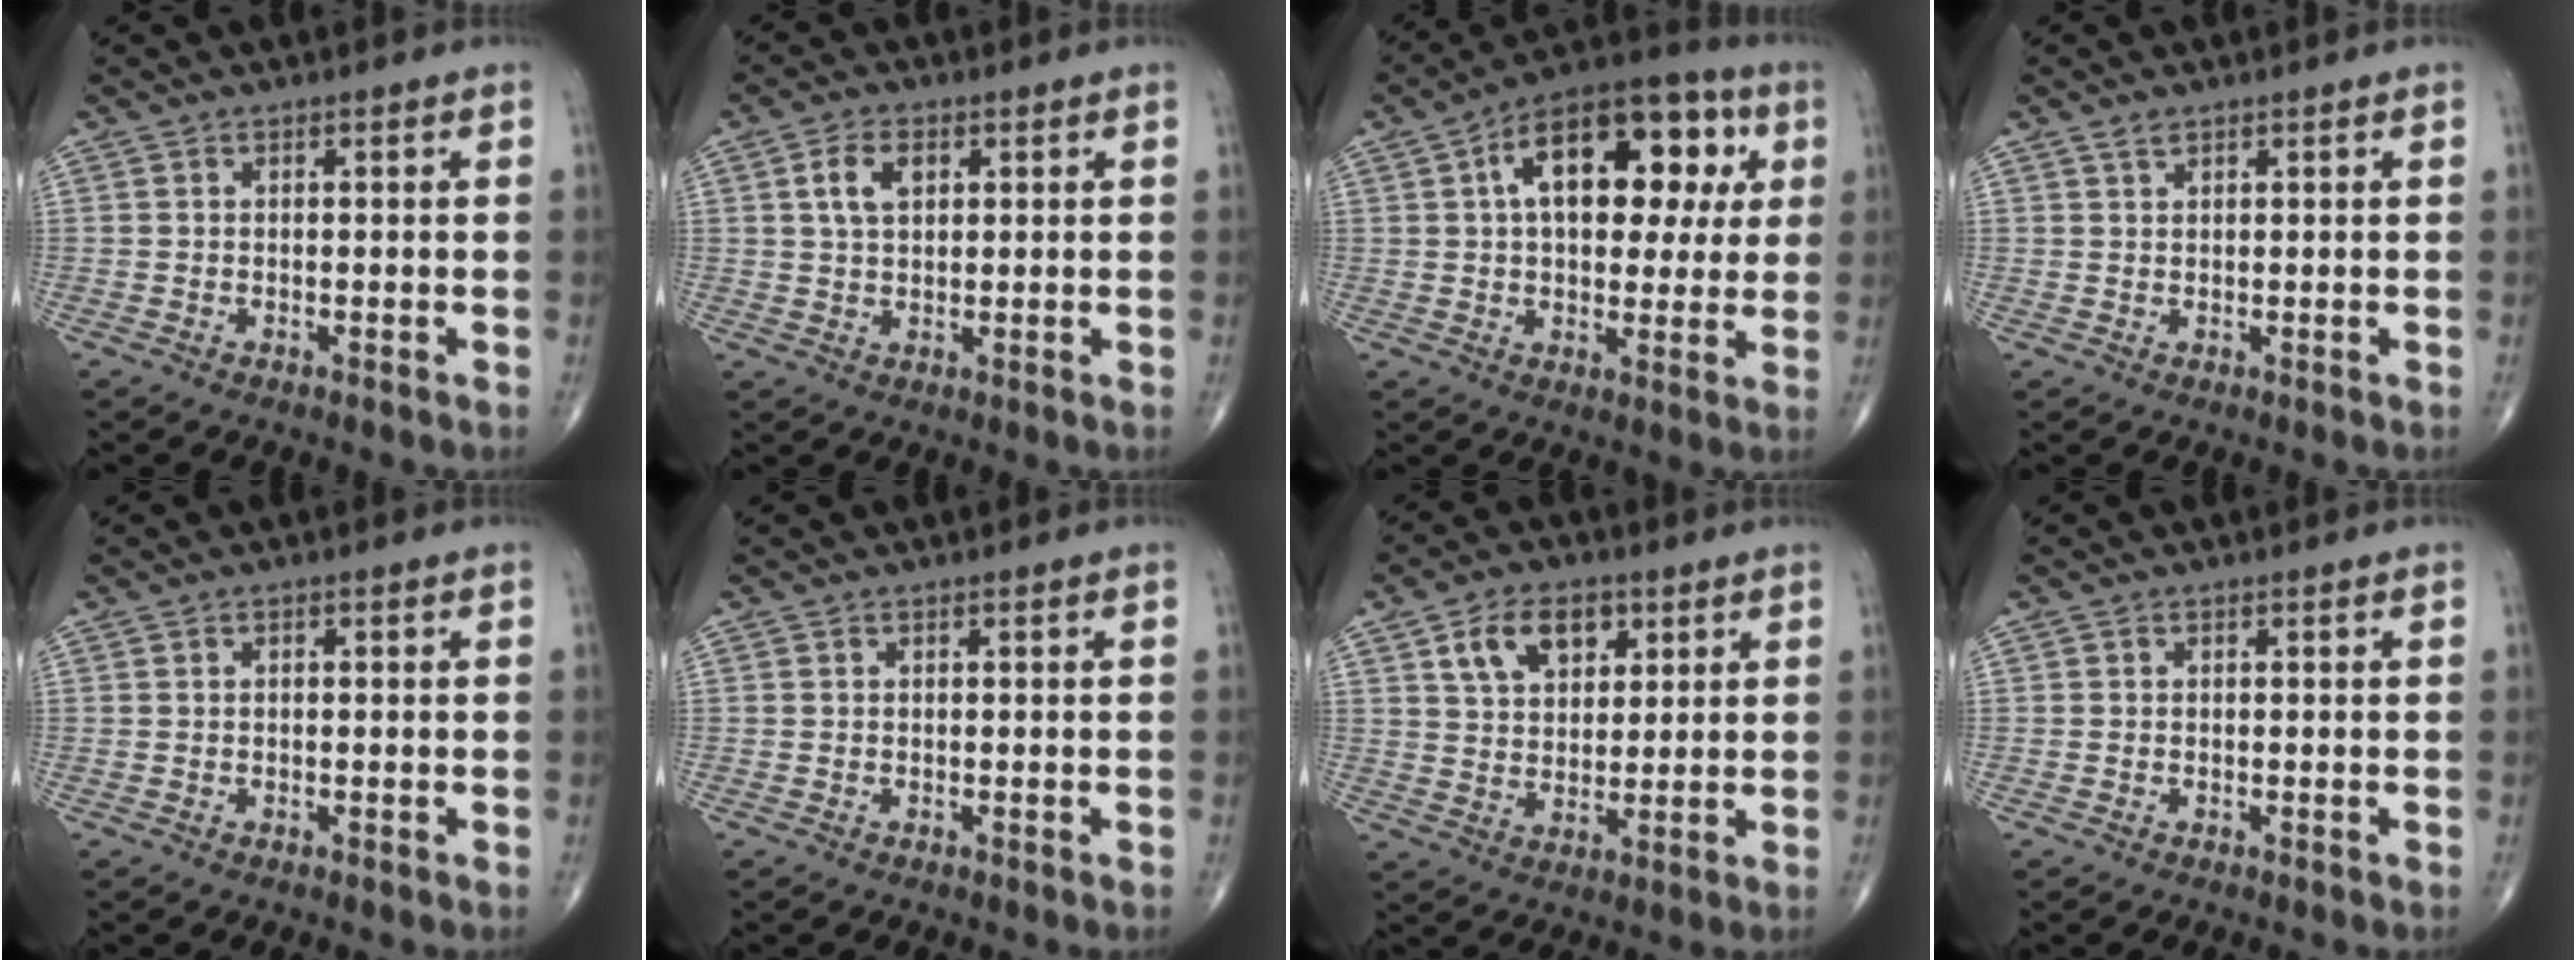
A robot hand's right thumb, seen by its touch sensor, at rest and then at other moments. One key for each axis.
{"total": 5.0, "fx": 1.6, "fy": 3.1, "fz": 3.6, "tx": -0.064, "ty": 0.001, "tz": 0.029}
{"total": 19.8, "fx": 5.1, "fy": 10.9, "fz": 15.7, "tx": -0.190, "ty": 0.021, "tz": 0.065}
{"total": 1.2, "fx": 0.9, "fy": 0.6, "fz": 0.5, "tx": -0.006, "ty": -0.002, "tz": 0.016}
{"total": 0.0}
{"total": 0.0}
{"total": 10.2, "fx": 4.7, "fy": 6.4, "fz": 6.5, "tx": -0.084, "ty": -0.013, "tz": 0.083}
{"total": 0.0}